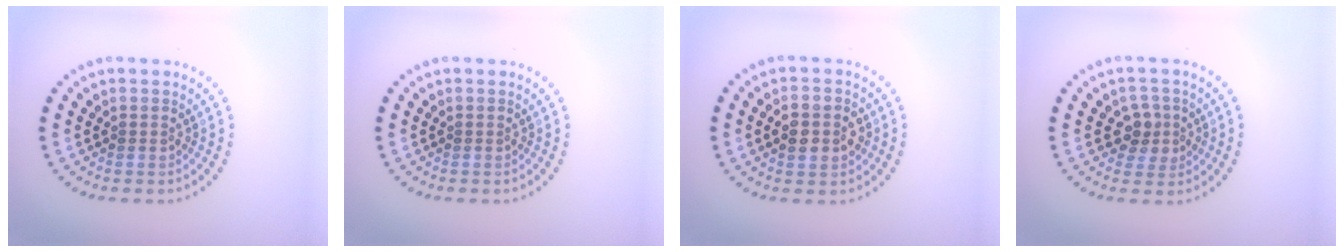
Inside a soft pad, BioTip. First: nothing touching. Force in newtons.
{"total": 0.0}
{"total": 3.8, "press": 3.8, "slide": 0.1}
{"total": 2.6, "press": 2.4, "slide": 1.1}